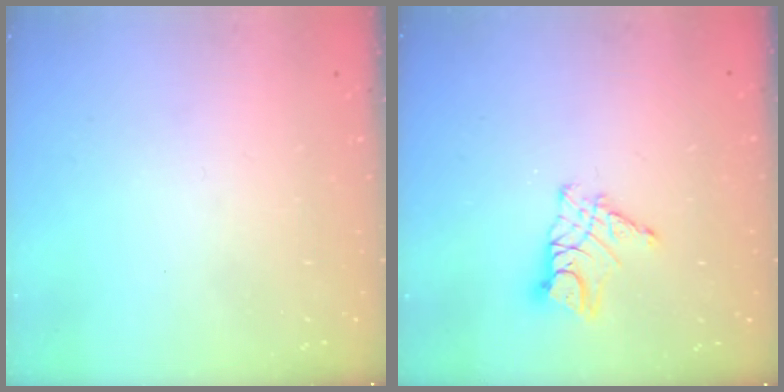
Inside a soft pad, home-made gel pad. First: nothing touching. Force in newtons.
{"total": 10.5, "press": 10.4, "slide": 0.7}